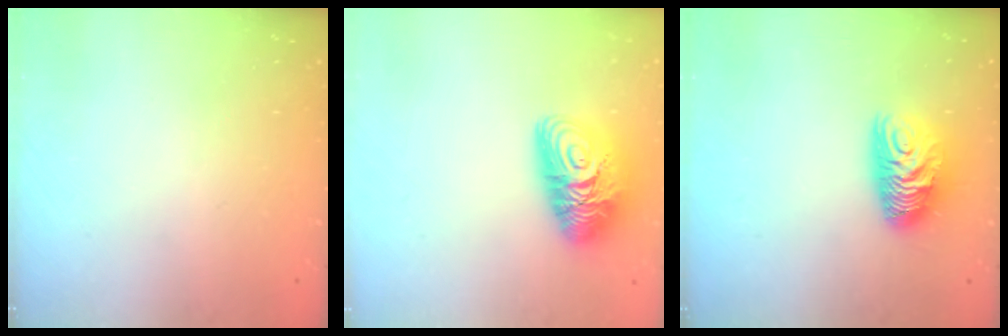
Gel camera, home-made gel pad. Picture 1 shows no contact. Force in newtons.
{"total": 14.3, "press": 14.2, "slide": 1.1}
{"total": 9.9, "press": 9.9, "slide": 0.3}